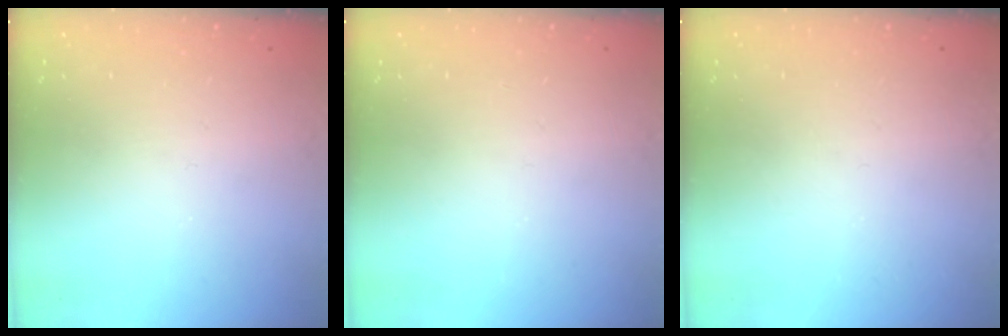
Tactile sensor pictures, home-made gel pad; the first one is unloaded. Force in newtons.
{"total": 0.0}
{"total": 0.0}